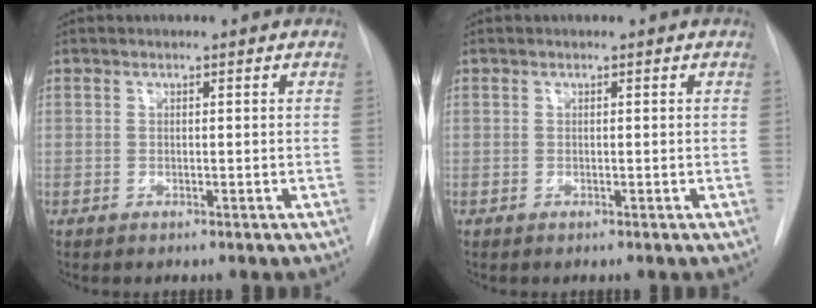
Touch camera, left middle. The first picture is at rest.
{"total": 0.0}